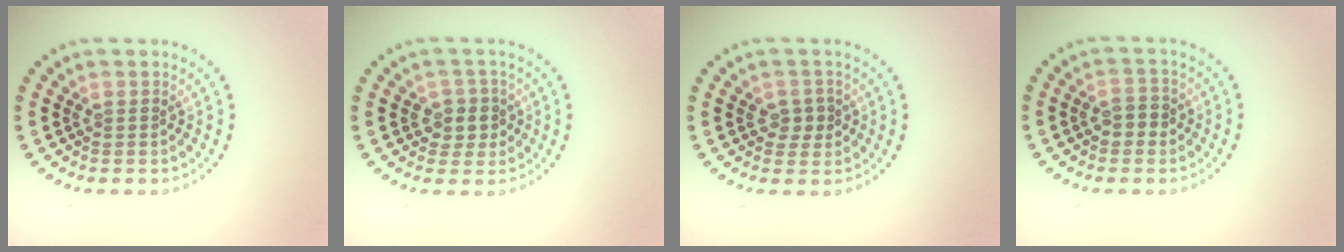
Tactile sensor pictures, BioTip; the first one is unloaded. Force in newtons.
{"total": 2.3, "press": 2.0, "slide": 1.0}
{"total": 1.9, "press": 1.8, "slide": 0.6}
{"total": 1.9, "press": 1.8, "slide": 0.5}